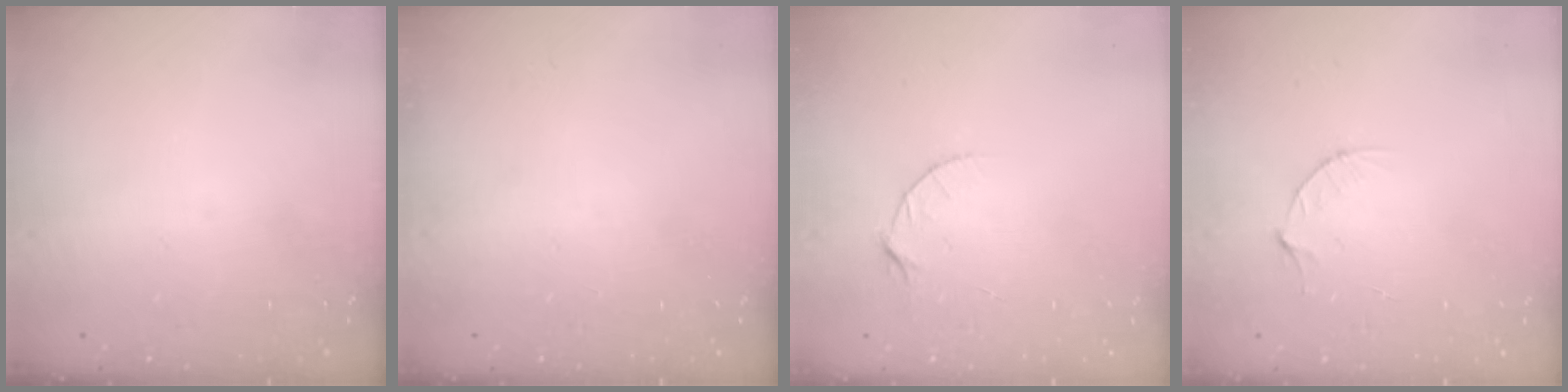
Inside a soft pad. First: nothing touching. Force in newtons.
{"total": 0.0}
{"total": 5.5, "press": 5.4, "slide": 0.6}
{"total": 4.1, "press": 4.1, "slide": 0.4}